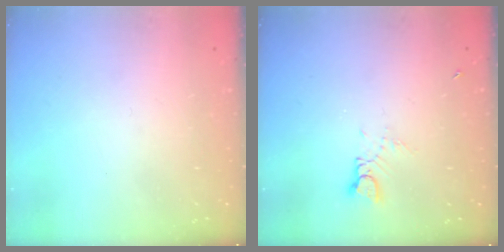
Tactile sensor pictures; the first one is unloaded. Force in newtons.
{"total": 2.4, "press": 2.4, "slide": 0.4}